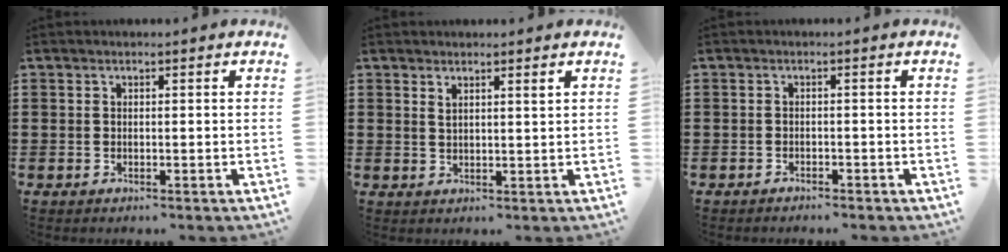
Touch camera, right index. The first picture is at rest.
{"total": 1.6, "force": [1.2, 0.2, 1.1], "torque": [-0.014, -0.001, 0.019]}
{"total": 1.1, "force": [-1.0, 0.2, 0.1], "torque": [-0.006, 0.000, -0.022]}